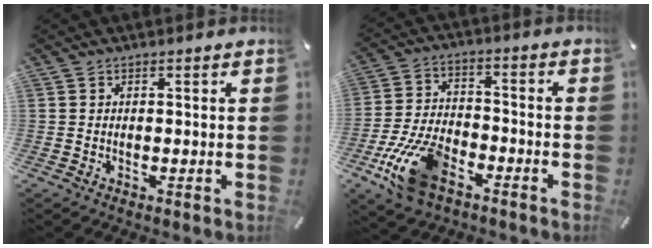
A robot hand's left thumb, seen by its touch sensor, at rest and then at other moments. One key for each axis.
{"total": 14.8, "fx": -8.0, "fy": 7.8, "fz": 9.7, "tx": -0.194, "ty": 0.038, "tz": -0.138}